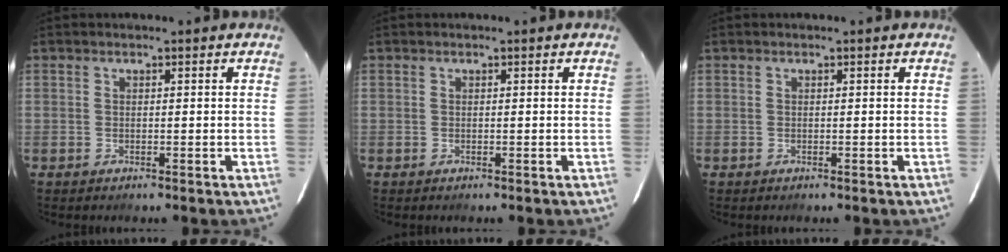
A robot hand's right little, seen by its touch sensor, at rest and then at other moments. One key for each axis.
{"total": 0.0}
{"total": 0.0}